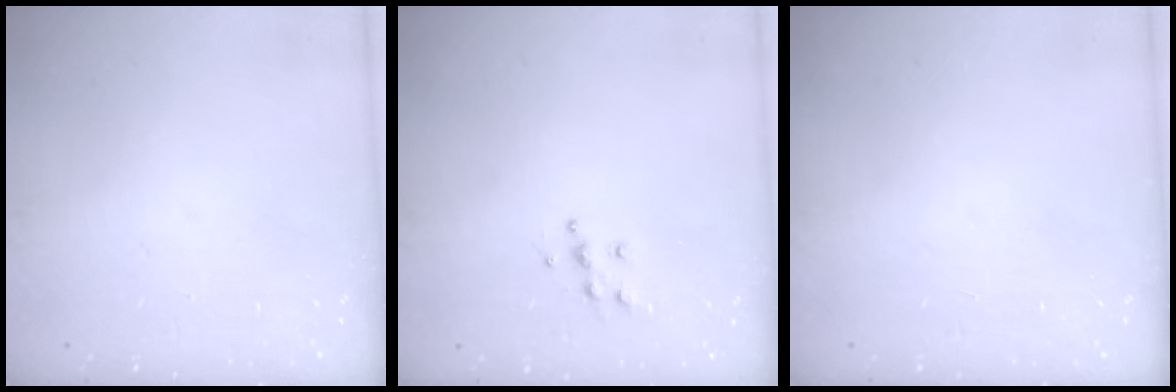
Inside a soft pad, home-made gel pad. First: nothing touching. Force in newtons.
{"total": 5.7, "press": 5.7, "slide": 0.6}
{"total": 0.0}